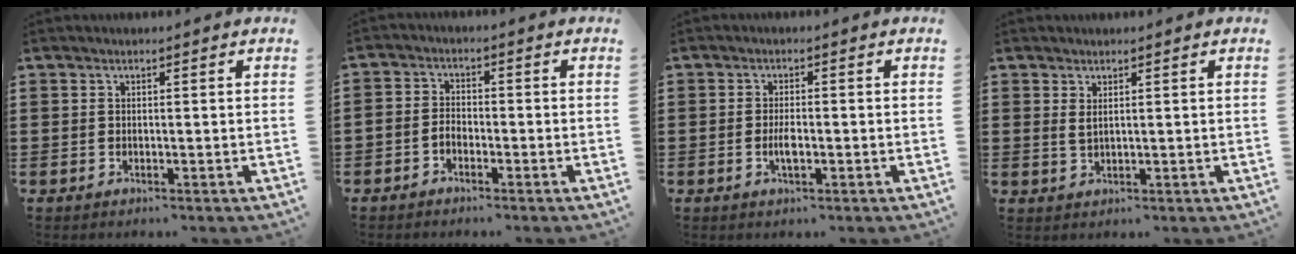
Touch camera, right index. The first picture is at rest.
{"total": 2.0, "force": [-1.6, 1.1, 0.6], "torque": [-0.017, 0.006, -0.033]}
{"total": 2.9, "force": [-0.8, 0.9, 2.6], "torque": [-0.054, -0.002, -0.016]}
{"total": 1.4, "force": [1.0, 0.3, 0.9], "torque": [-0.021, 0.003, 0.018]}